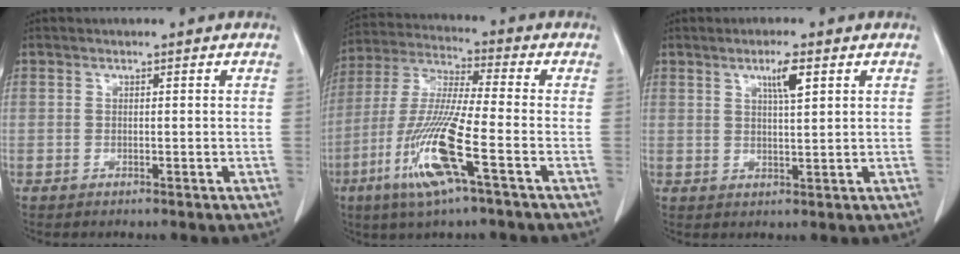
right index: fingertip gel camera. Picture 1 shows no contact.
{"total": 14.2, "force": [-5.7, 0.5, 13.0], "torque": [-0.275, -0.021, -0.115]}
{"total": 4.1, "force": [2.1, 0.3, 3.5], "torque": [-0.057, -0.003, 0.036]}